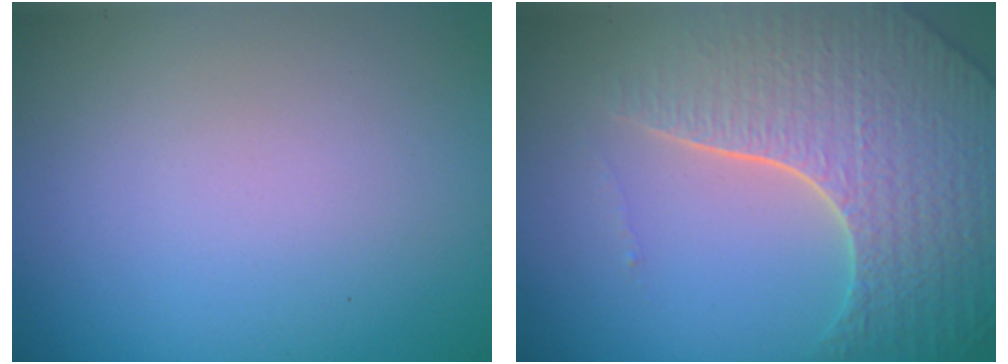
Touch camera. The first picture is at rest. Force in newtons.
{"total": 7.4, "press": 5.5, "slide": 5.0}